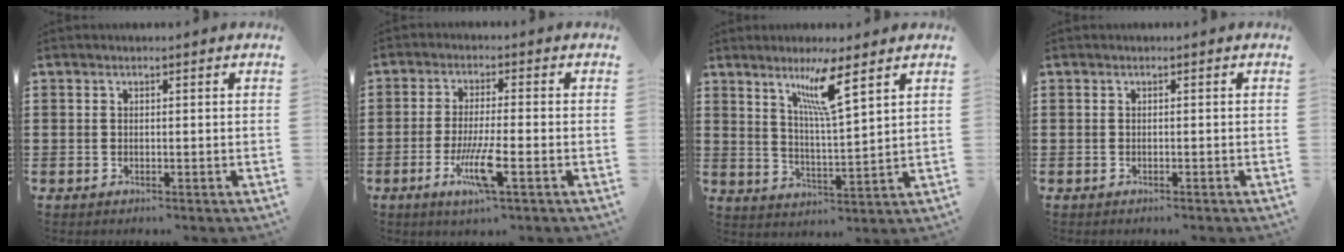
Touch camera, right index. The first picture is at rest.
{"total": 6.9, "force": [-2.8, 0.8, 6.3], "torque": [-0.126, -0.016, -0.053]}
{"total": 7.6, "force": [4.8, 0.4, 5.9], "torque": [-0.112, -0.009, 0.077]}
{"total": 0.0}